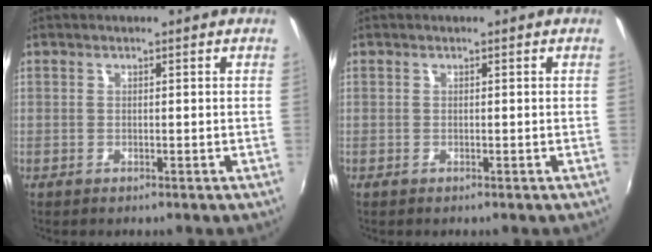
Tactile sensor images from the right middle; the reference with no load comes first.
{"total": 0.0}